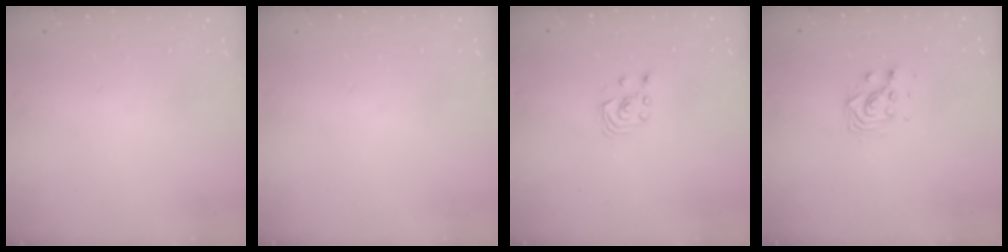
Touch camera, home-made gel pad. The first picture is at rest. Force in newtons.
{"total": 0.0}
{"total": 1.8, "press": 1.8, "slide": 0.2}
{"total": 5.3, "press": 5.2, "slide": 0.2}